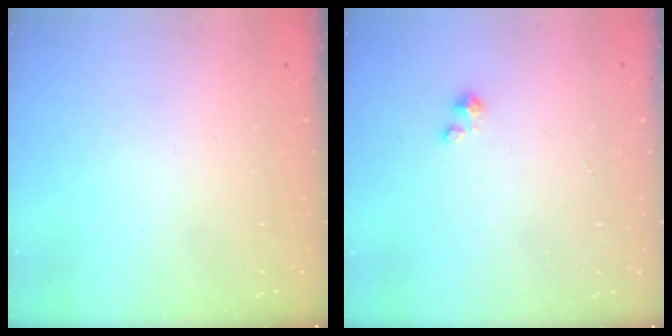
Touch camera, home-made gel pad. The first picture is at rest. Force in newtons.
{"total": 1.2, "press": 1.1, "slide": 0.1}